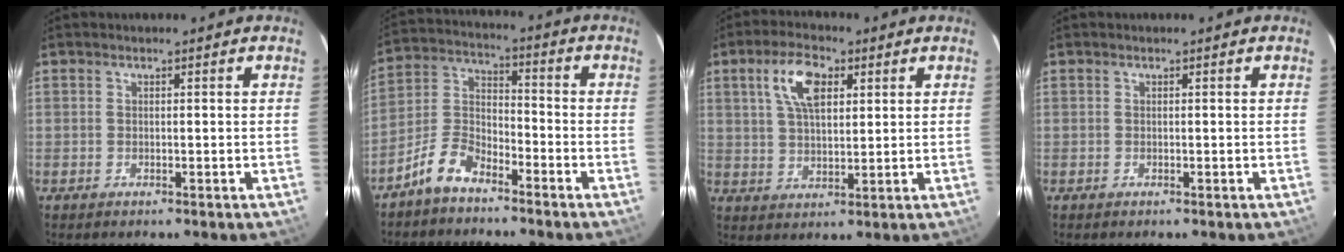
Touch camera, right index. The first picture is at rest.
{"total": 8.3, "force": [-6.0, 3.6, 4.4], "torque": [-0.110, 0.024, -0.122]}
{"total": 8.4, "force": [3.3, 4.1, 6.6], "torque": [-0.123, 0.019, 0.063]}
{"total": 0.0}